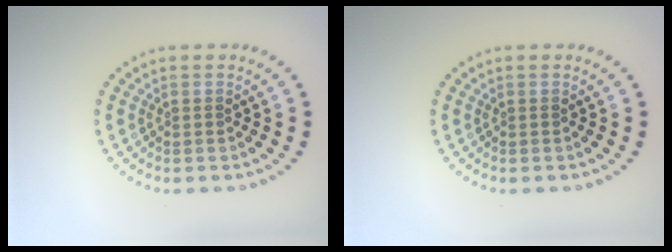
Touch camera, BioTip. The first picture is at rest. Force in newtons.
{"total": 0.0}